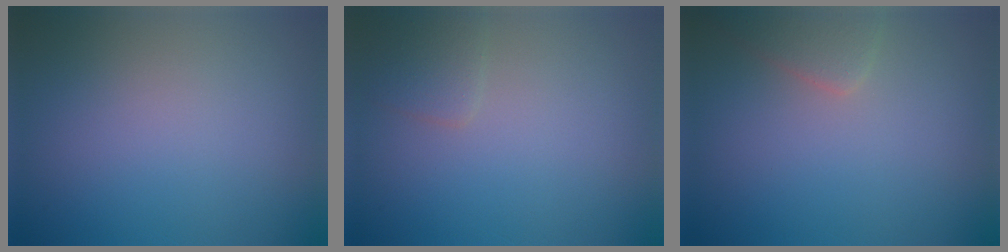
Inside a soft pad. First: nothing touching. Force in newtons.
{"total": 1.4, "press": 1.4, "slide": 0.0}
{"total": 2.2, "press": 2.2, "slide": 0.2}